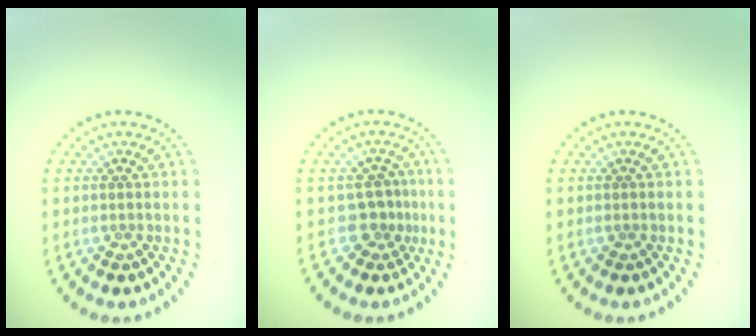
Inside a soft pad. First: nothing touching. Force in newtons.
{"total": 2.3, "press": 1.5, "slide": 1.7}
{"total": 0.0}